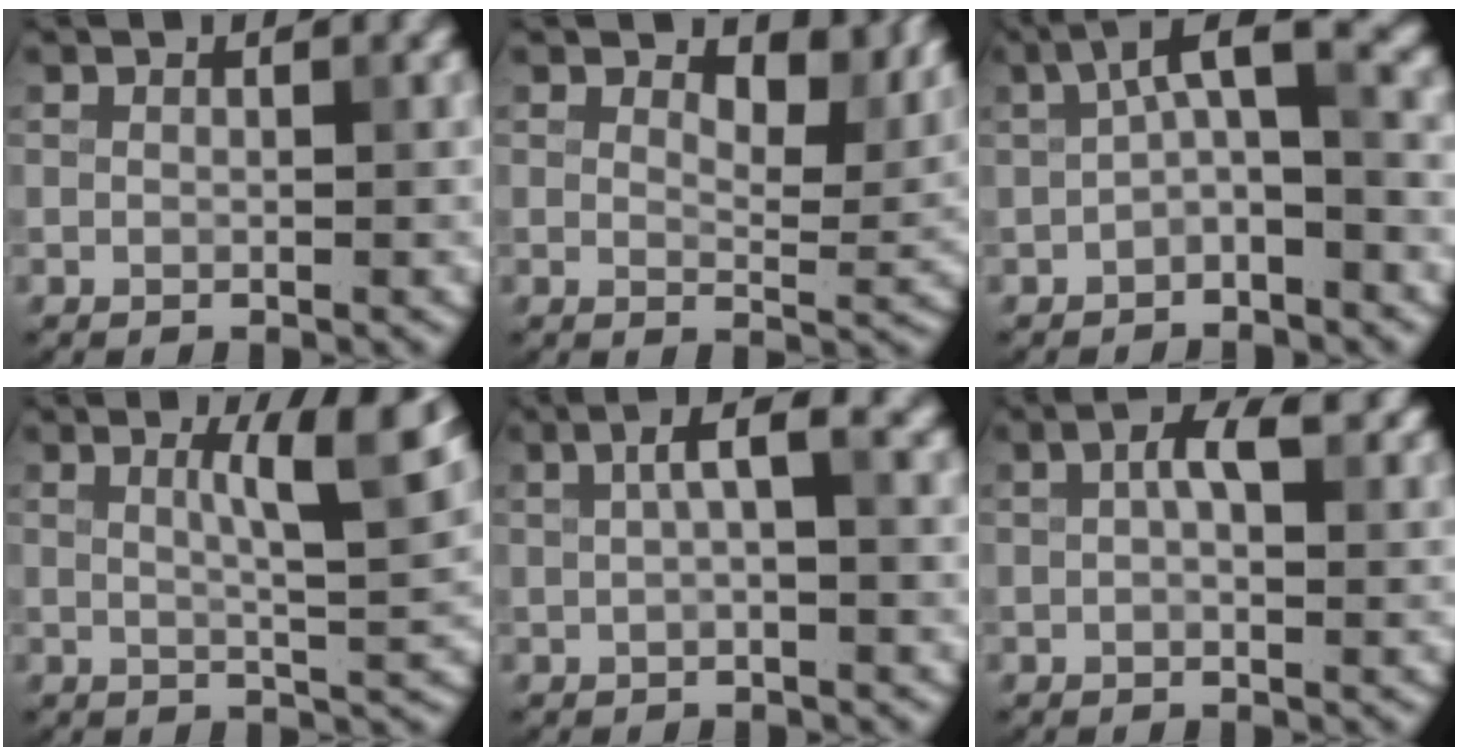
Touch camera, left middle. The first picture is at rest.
{"total": 6.3, "force": [3.7, 2.9, 4.2], "torque": [-0.056, -0.007, 0.049]}
{"total": 4.2, "force": [-0.2, 1.4, 4.0], "torque": [-0.066, 0.018, -0.014]}
{"total": 6.1, "force": [2.2, 1.2, 5.6], "torque": [-0.071, 0.002, 0.033]}
{"total": 2.7, "force": [0.7, 0.5, 2.6], "torque": [-0.044, 0.013, 0.009]}
{"total": 4.3, "force": [1.2, 2.1, 3.5], "torque": [-0.060, 0.008, 0.015]}